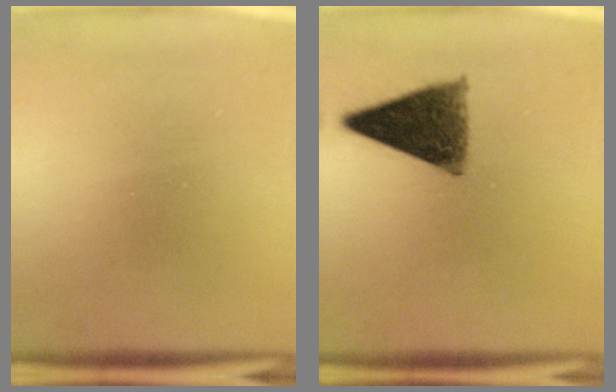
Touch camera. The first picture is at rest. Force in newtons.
{"total": 10.1}